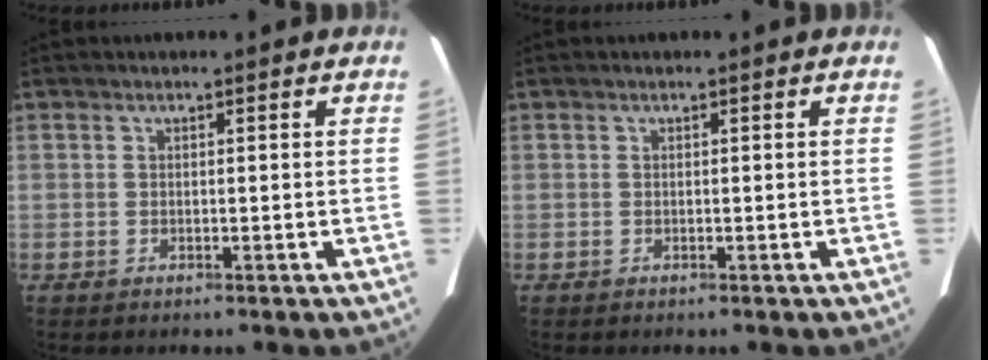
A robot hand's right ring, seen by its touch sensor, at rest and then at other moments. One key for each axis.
{"total": 0.0}